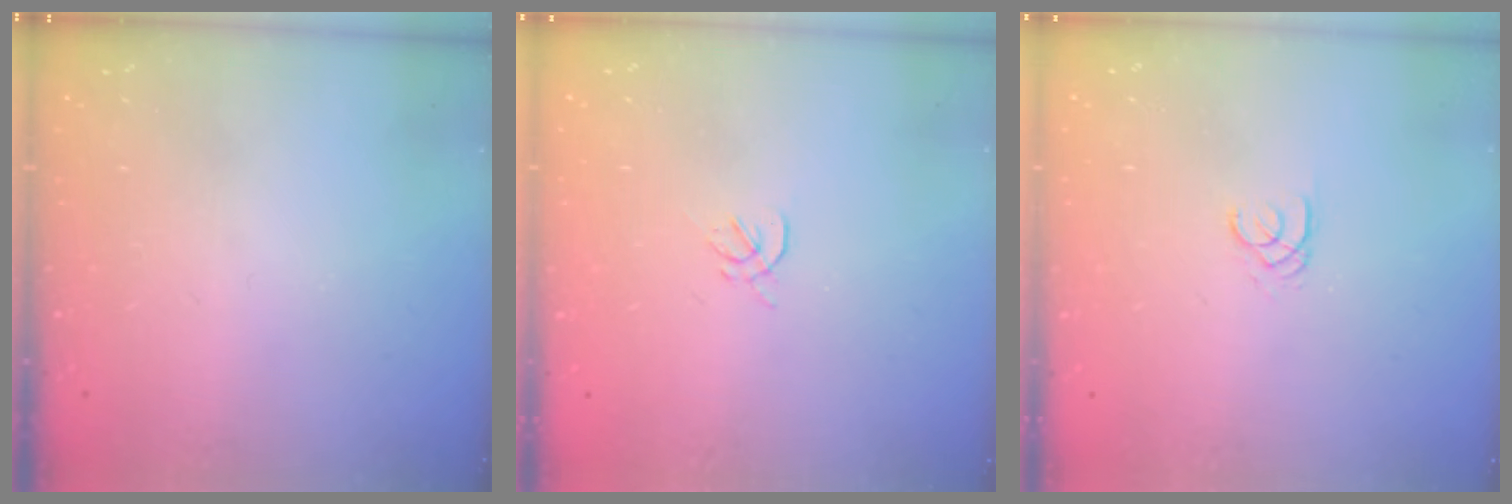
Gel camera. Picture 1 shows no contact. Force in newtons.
{"total": 1.6, "press": 1.5, "slide": 0.6}
{"total": 1.7, "press": 1.7, "slide": 0.2}